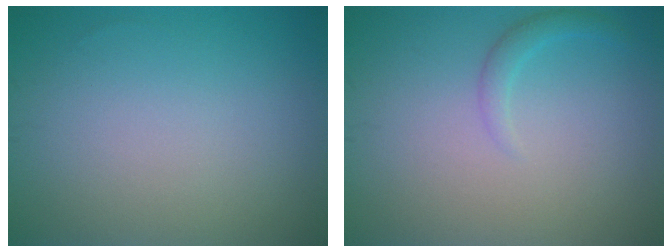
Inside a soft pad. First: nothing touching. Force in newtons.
{"total": 1.4, "press": 1.4, "slide": 0.1}